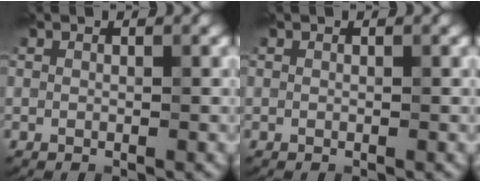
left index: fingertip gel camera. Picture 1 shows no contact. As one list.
[{"total": 0.0}]